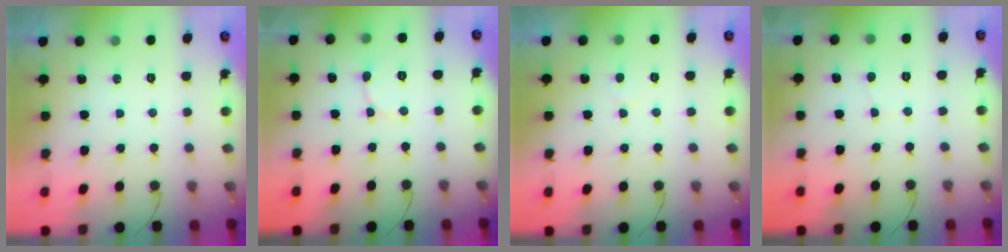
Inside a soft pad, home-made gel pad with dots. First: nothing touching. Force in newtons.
{"total": 2.5, "press": 2.5, "slide": 0.3}
{"total": 1.1, "press": 1.1, "slide": 0.1}
{"total": 0.7, "press": 0.7, "slide": 0.0}